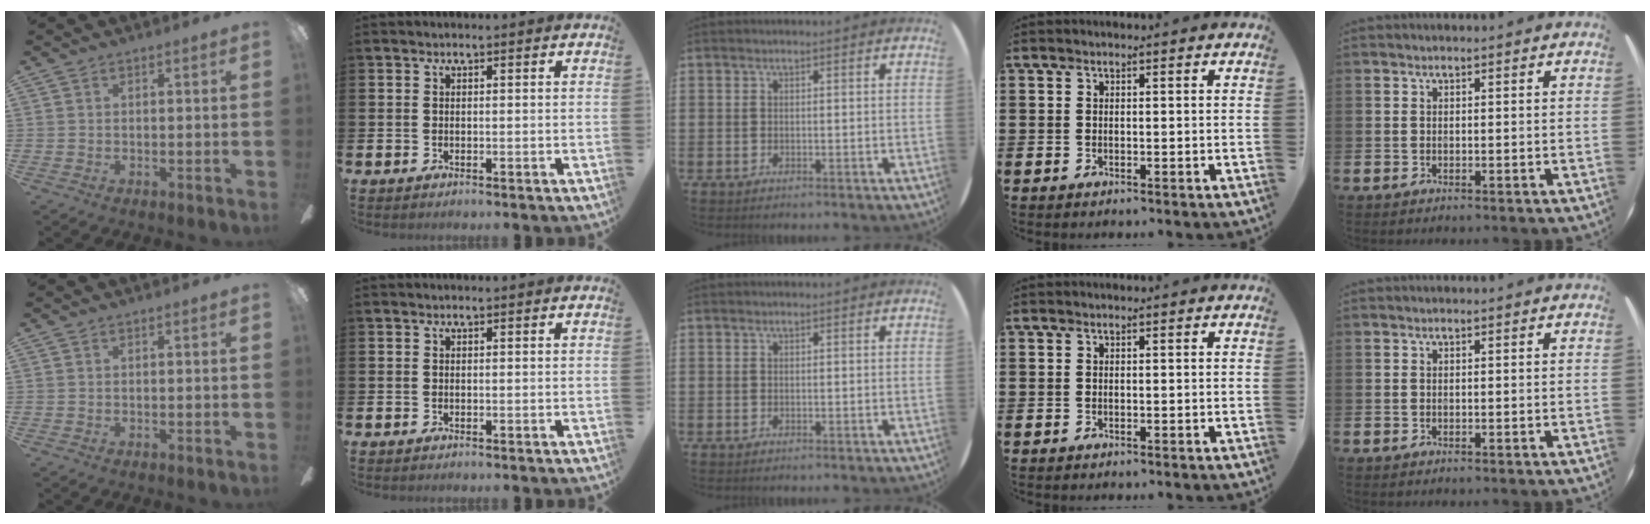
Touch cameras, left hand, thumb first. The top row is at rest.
{}